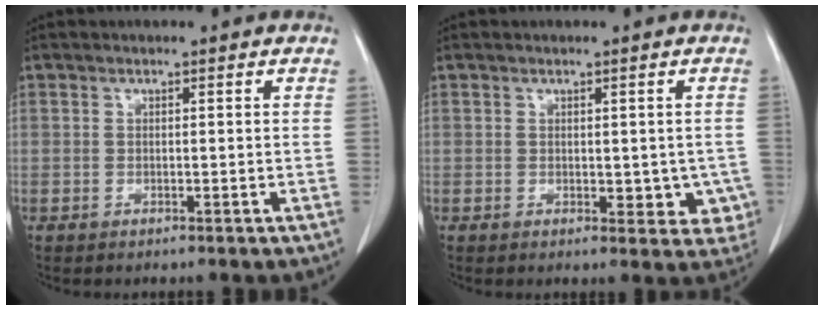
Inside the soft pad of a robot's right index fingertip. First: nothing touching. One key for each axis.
{"total": 5.0, "fx": -0.6, "fy": 3.0, "fz": 3.9, "tx": -0.017, "ty": -0.001, "tz": -0.001}